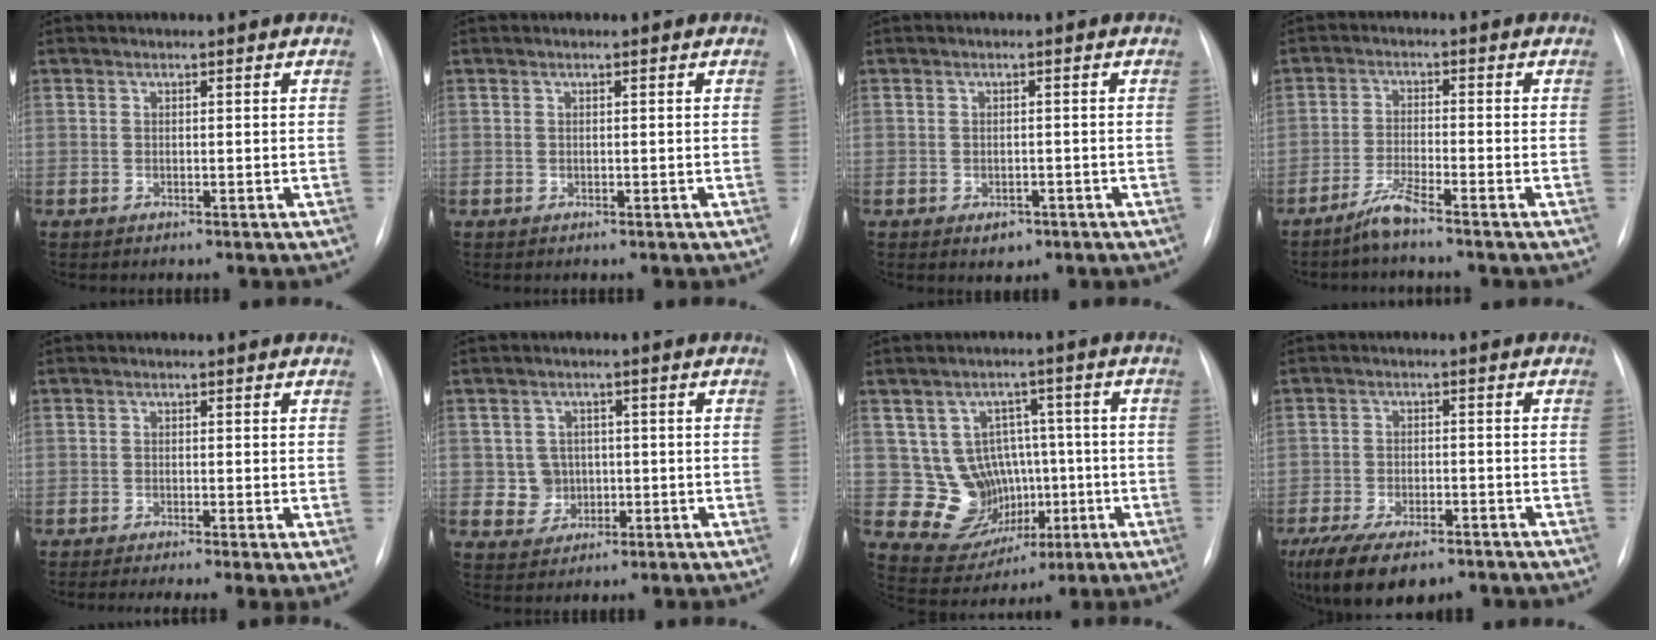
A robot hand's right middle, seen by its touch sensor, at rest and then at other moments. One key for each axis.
{"total": 0.0}
{"total": 2.0, "fx": -1.0, "fy": 1.4, "fz": 1.0, "tx": -0.010, "ty": 0.002, "tz": -0.005}
{"total": 3.6, "fx": -3.0, "fy": -0.5, "fz": 1.9, "tx": -0.048, "ty": -0.010, "tz": -0.066}
{"total": 4.3, "fx": -2.4, "fy": 0.4, "fz": 3.6, "tx": -0.050, "ty": -0.016, "tz": -0.042}
{"total": 4.0, "fx": -0.1, "fy": 4.0, "fz": 0.5, "tx": 0.000, "ty": 0.011, "tz": 0.004}
{"total": 9.9, "fx": -0.4, "fy": 9.3, "fz": 3.3, "tx": -0.044, "ty": 0.037, "tz": 0.018}
{"total": 12.9, "fx": -9.3, "fy": 5.0, "fz": 7.5, "tx": -0.144, "ty": -0.013, "tz": -0.142}